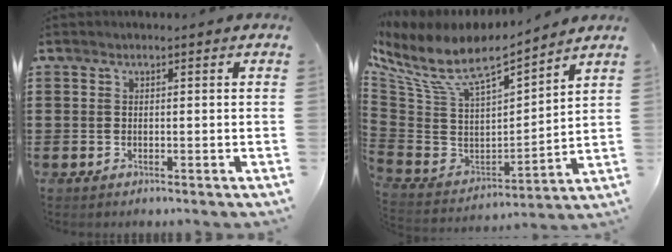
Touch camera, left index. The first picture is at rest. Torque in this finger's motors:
{"motor_torque": [1.45, 0.69, 0.88, 0.21]}